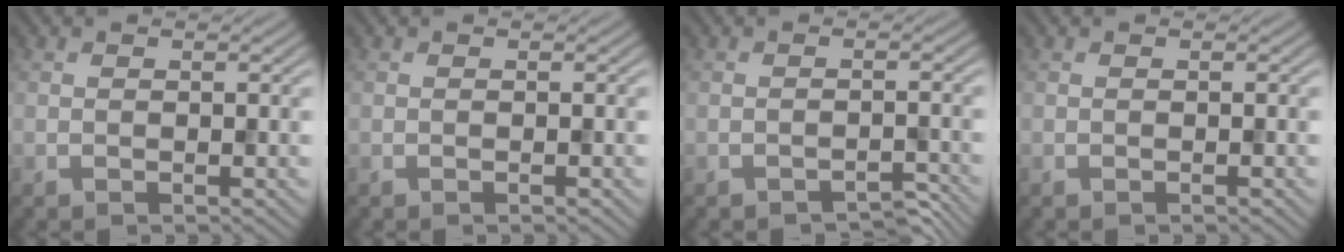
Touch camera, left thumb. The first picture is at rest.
{"total": 0.0}
{"total": 1.9, "force": [-1.7, 0.4, 0.6], "torque": [-0.006, 0.002, -0.027]}
{"total": 0.0}